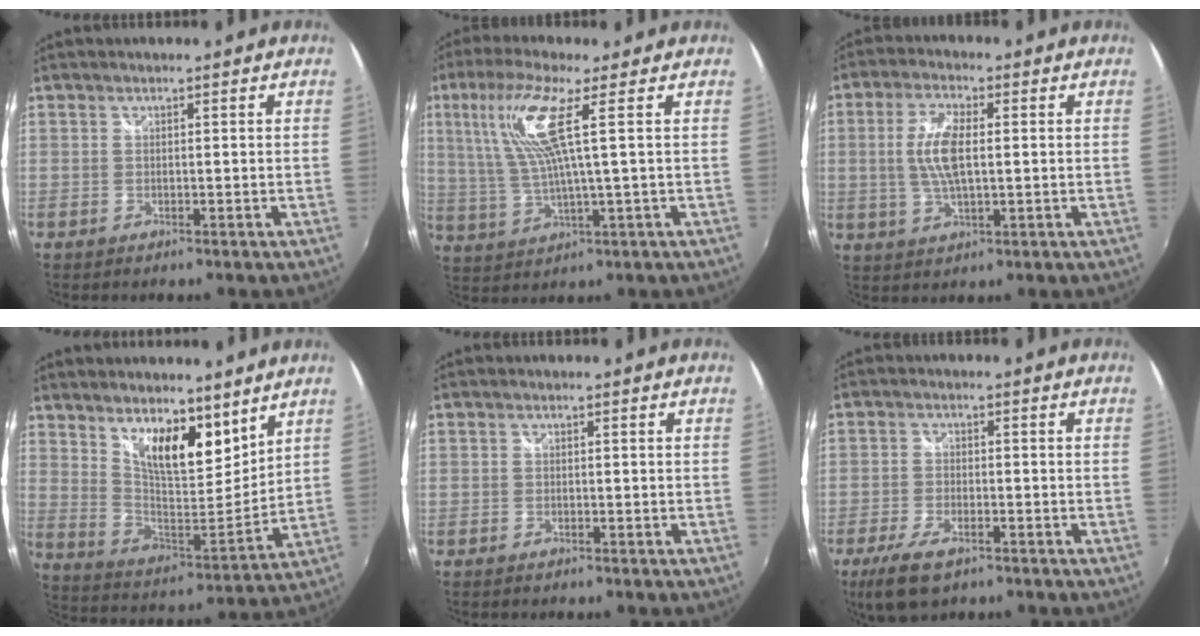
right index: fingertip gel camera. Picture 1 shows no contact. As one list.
[{"total": 10.4, "force": [3.4, 0.4, 9.8], "torque": [-0.193, 0.002, 0.078]}, {"total": 8.1, "force": [0.6, 3.1, 7.5], "torque": [-0.151, 0.004, 0.012]}, {"total": 14.2, "force": [9.4, 5.4, 9.1], "torque": [-0.148, -0.004, 0.169]}, {"total": 0.7, "force": [-0.6, 0.3, 0.3], "torque": [-0.007, -0.003, -0.013]}, {"total": 7.8, "force": [-5.0, 3.2, 5.2], "torque": [-0.130, -0.022, -0.093]}]